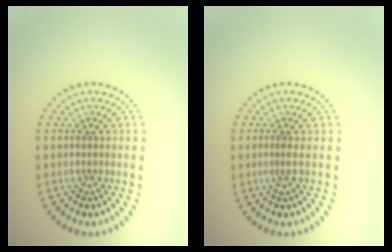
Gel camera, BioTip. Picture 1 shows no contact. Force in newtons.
{"total": 0.8, "press": 0.2, "slide": 0.7}